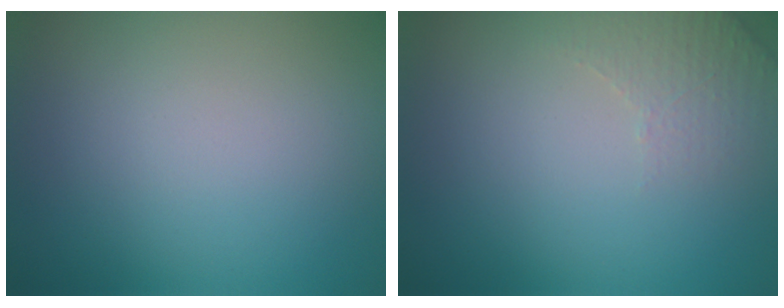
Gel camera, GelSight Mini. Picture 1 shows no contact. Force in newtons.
{"total": 2.1, "press": 2.0, "slide": 0.5}